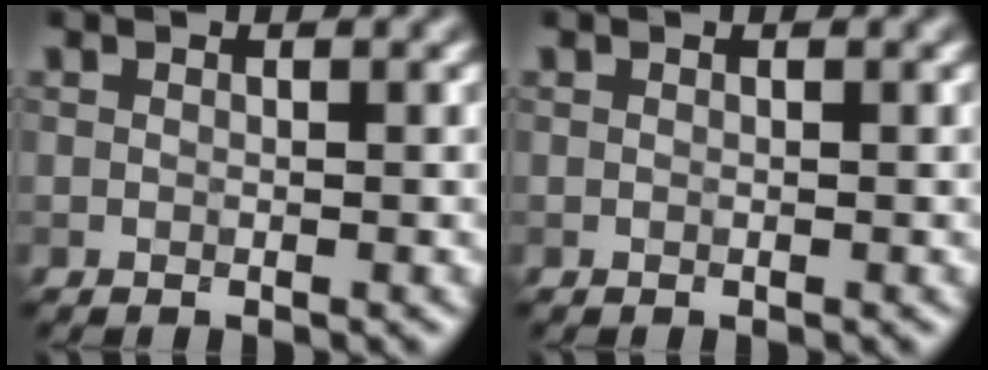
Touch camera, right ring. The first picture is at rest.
{"total": 0.0}